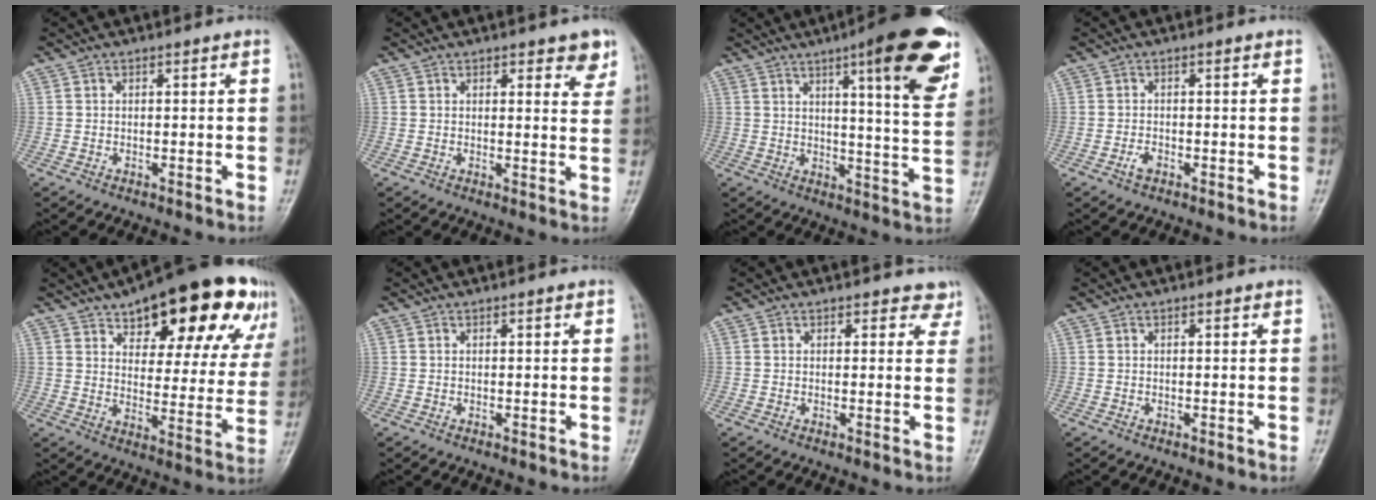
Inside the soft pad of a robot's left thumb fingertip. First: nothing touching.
{"total": 5.0, "force": [3.2, 2.1, 3.3], "torque": [-0.012, -0.017, 0.035]}
{"total": 17.5, "force": [9.1, 3.3, 14.6], "torque": [-0.162, -0.039, 0.119]}
{"total": 1.6, "force": [-0.9, 0.9, 1.0], "torque": [-0.022, 0.003, -0.018]}
{"total": 24.8, "force": [15.0, 10.1, 16.9], "torque": [-0.192, -0.028, 0.201]}
{"total": 0.6, "force": [0.4, 0.2, 0.5], "torque": [-0.007, -0.001, 0.004]}
{"total": 3.5, "force": [2.9, 1.9, 0.7], "torque": [0.028, -0.014, 0.020]}
{"total": 0.7, "force": [0.4, 0.3, 0.5], "torque": [-0.004, -0.001, 0.004]}